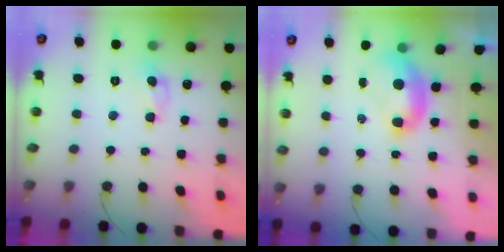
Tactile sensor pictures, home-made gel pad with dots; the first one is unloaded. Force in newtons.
{"total": 2.6, "press": 2.5, "slide": 0.5}